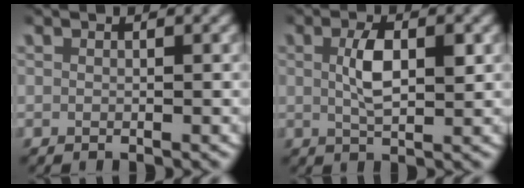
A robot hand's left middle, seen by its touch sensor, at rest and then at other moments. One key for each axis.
{"total": 3.5, "fx": 0.6, "fy": 1.3, "fz": 3.1, "tx": -0.059, "ty": -0.001, "tz": 0.011}